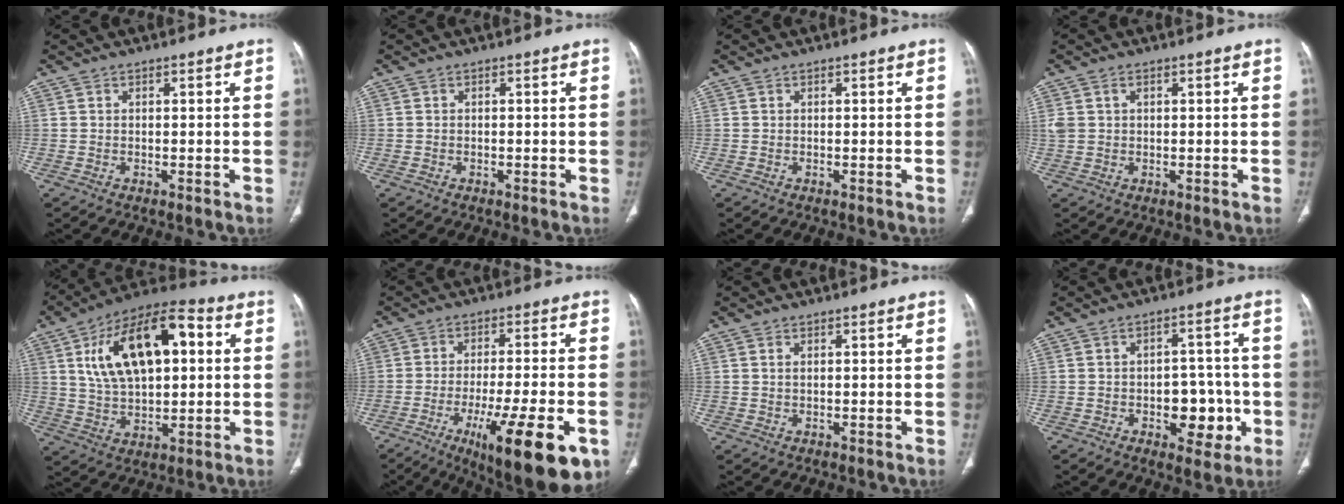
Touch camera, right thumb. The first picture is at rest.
{"total": 0.0}
{"total": 0.0}
{"total": 2.9, "force": [1.0, 1.9, 1.9], "torque": [-0.053, 0.012, 0.028]}
{"total": 20.5, "force": [5.0, 10.4, 17.0], "torque": [-0.268, 0.016, 0.080]}
{"total": 19.0, "force": [-8.6, 4.7, 16.2], "torque": [-0.206, 0.011, -0.120]}
{"total": 0.8, "force": [0.3, 0.3, 0.6], "torque": [-0.016, 0.004, 0.008]}
{"total": 9.5, "force": [-2.6, 5.9, 6.9], "torque": [-0.051, 0.024, -0.028]}